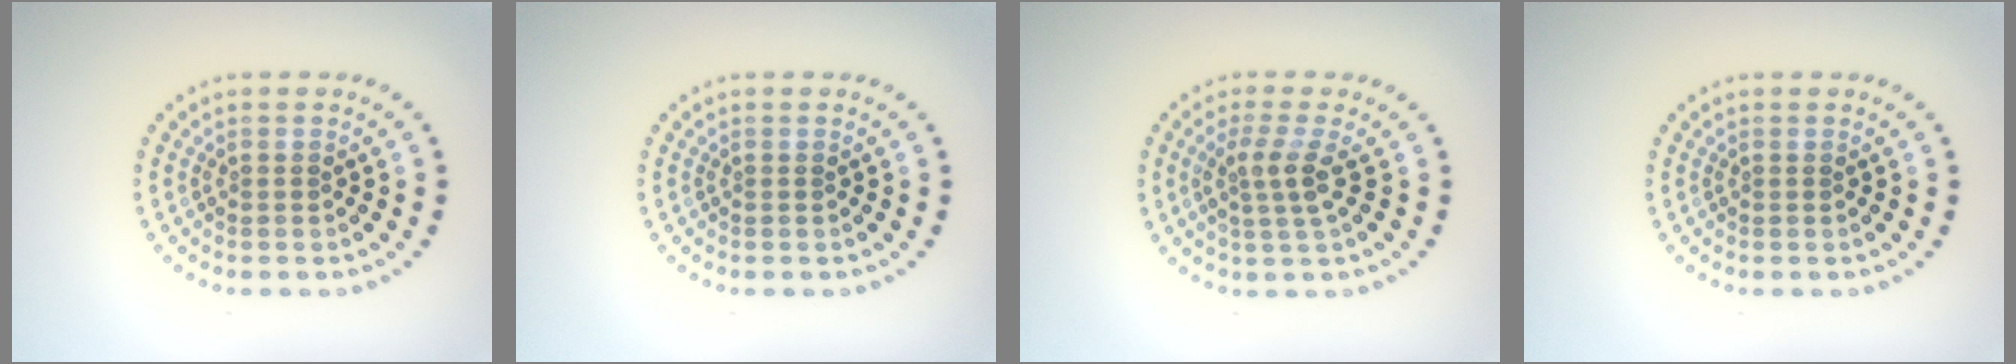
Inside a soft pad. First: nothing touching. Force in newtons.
{"total": 0.0}
{"total": 2.5, "press": 1.9, "slide": 1.7}
{"total": 0.0}